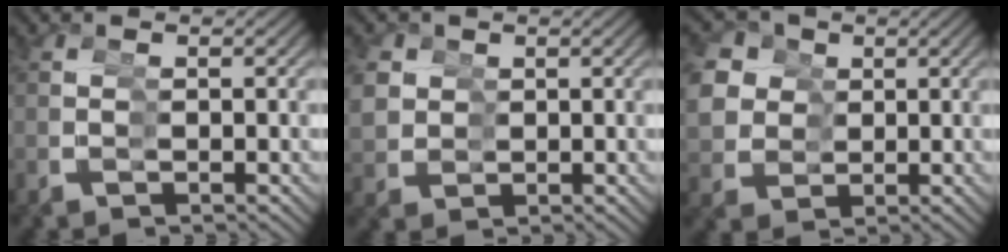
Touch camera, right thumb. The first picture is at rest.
{"total": 3.2, "force": [1.9, 2.6, -0.3], "torque": [-0.010, -0.007, 0.040]}
{"total": 7.3, "force": [2.5, 6.5, 2.3], "torque": [-0.067, -0.014, 0.046]}